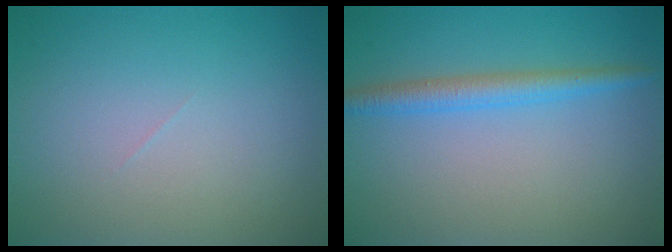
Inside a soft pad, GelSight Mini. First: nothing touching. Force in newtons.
{"total": 2.6, "press": 2.6, "slide": 0.1}